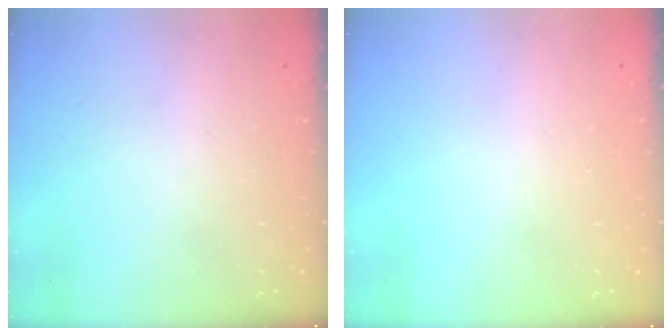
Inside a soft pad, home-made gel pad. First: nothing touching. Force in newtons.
{"total": 0.0}